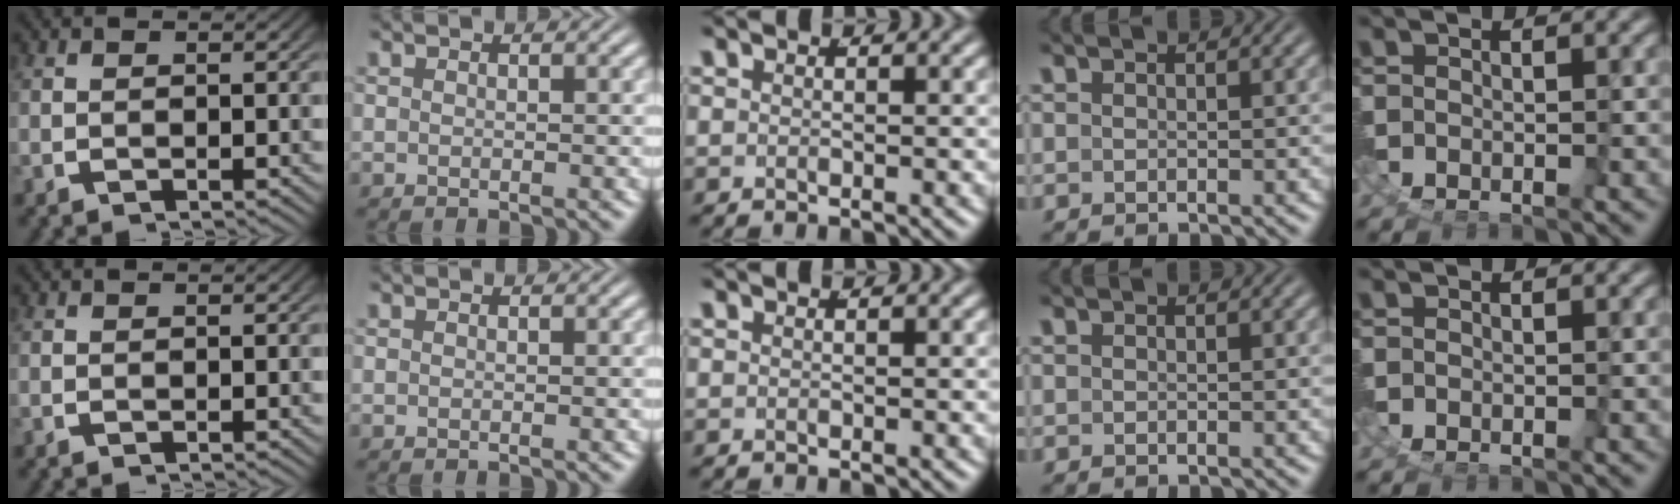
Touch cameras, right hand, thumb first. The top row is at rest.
{}